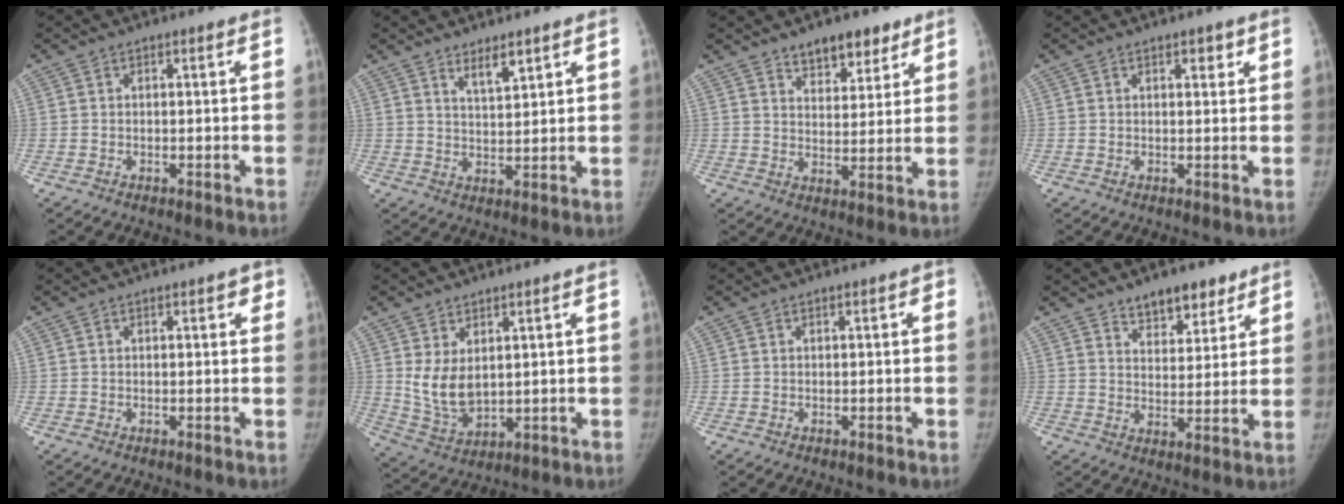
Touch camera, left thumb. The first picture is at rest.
{"total": 4.4, "force": [3.1, 1.3, 2.7], "torque": [-0.036, -0.028, 0.056]}
{"total": 8.5, "force": [6.0, 4.3, 4.2], "torque": [-0.025, -0.036, 0.093]}
{"total": 2.1, "force": [1.3, 1.0, 1.3], "torque": [-0.005, -0.006, 0.017]}
{"total": 1.9, "force": [1.0, 0.9, 1.4], "torque": [-0.001, 0.000, 0.008]}
{"total": 7.7, "force": [2.2, 4.5, 5.8], "torque": [-0.100, -0.023, 0.062]}
{"total": 0.8, "force": [0.3, 0.4, 0.6], "torque": [-0.003, 0.002, 0.001]}
{"total": 8.7, "force": [6.3, 4.4, 4.1], "torque": [-0.023, -0.039, 0.098]}